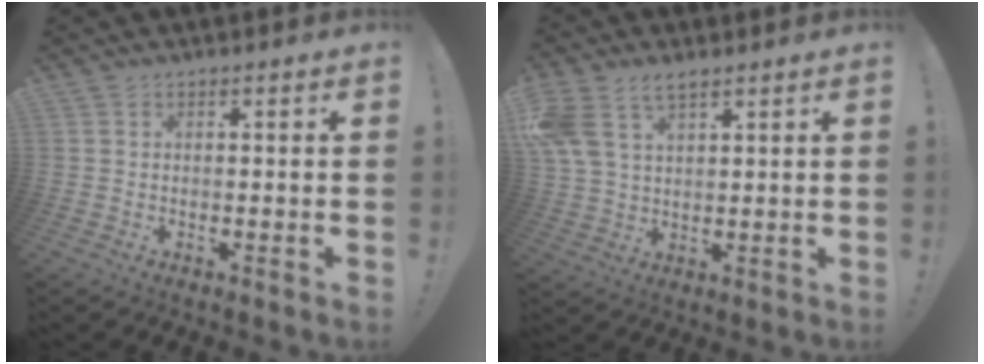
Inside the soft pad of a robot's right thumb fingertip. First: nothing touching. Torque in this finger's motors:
{"motor_torque": [1.38, 1.52, 0.67, -0.08, 0.20]}